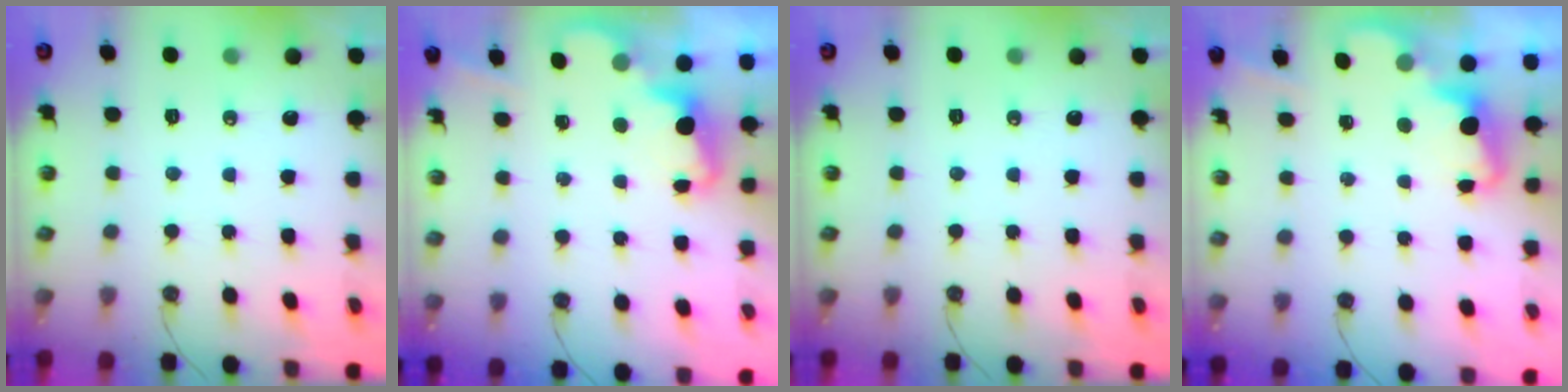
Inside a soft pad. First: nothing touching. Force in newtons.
{"total": 2.4, "press": 2.4, "slide": 0.5}
{"total": 0.0}
{"total": 2.3, "press": 2.3, "slide": 0.6}